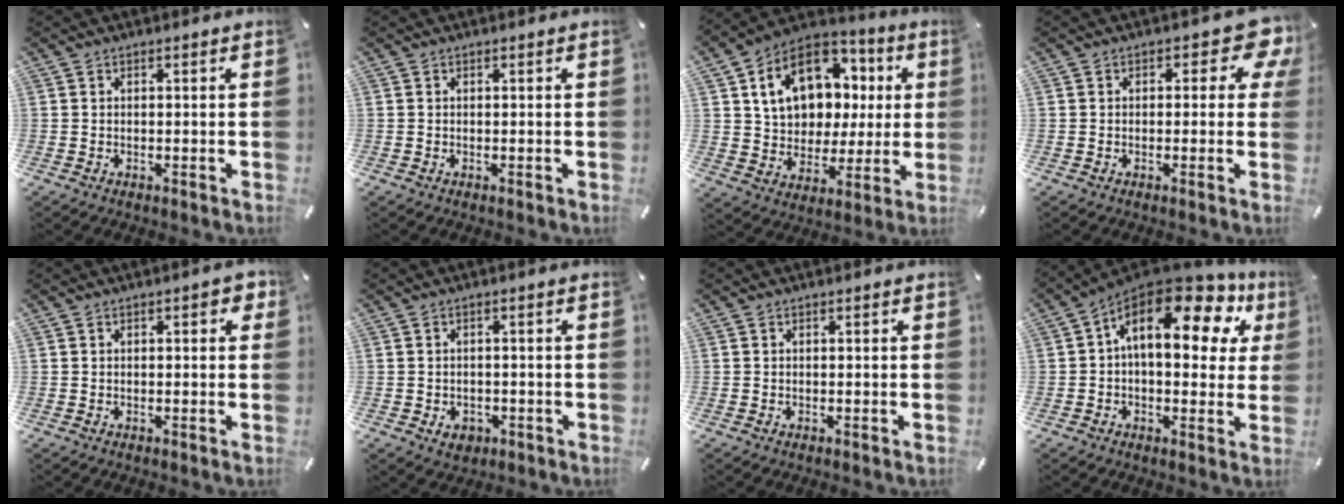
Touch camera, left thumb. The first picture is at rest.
{"total": 0.0}
{"total": 16.4, "force": [5.7, 12.6, 8.8], "torque": [-0.161, -0.018, 0.111]}
{"total": 7.3, "force": [2.3, 3.9, 5.7], "torque": [-0.064, -0.009, 0.034]}
{"total": 2.9, "force": [0.5, 1.3, 2.5], "torque": [-0.034, 0.002, 0.004]}
{"total": 3.4, "force": [-1.4, 2.8, 1.3], "torque": [-0.012, 0.003, -0.025]}
{"total": 0.0}
{"total": 19.5, "force": [7.1, 9.7, 15.3], "torque": [-0.237, -0.039, 0.112]}